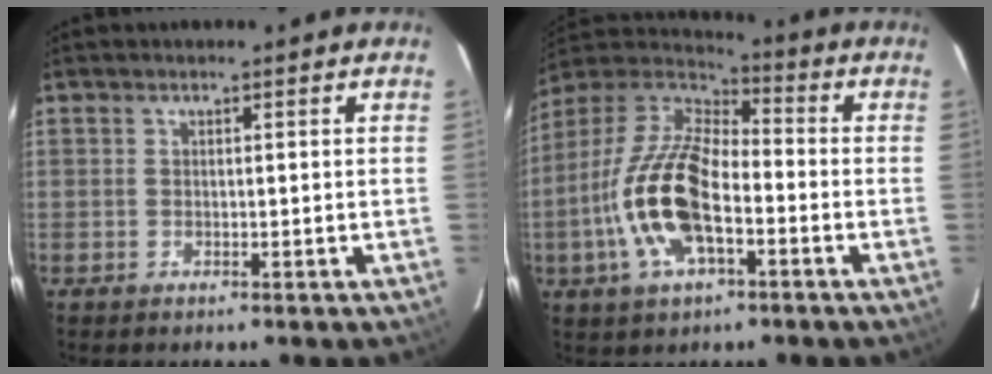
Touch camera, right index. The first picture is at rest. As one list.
[{"total": 17.3, "force": [-5.0, 7.8, 14.5], "torque": [-0.305, -0.002, -0.100]}]